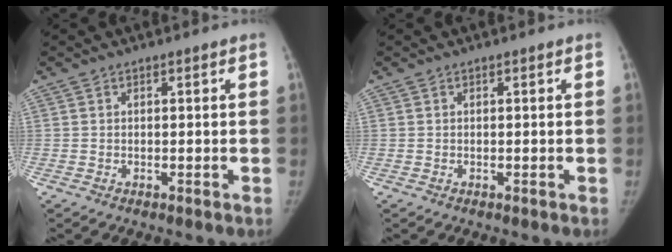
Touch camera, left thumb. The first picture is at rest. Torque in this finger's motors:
{"motor_torque": [0.06, -0.03, 0.22, -0.17, 0.01]}